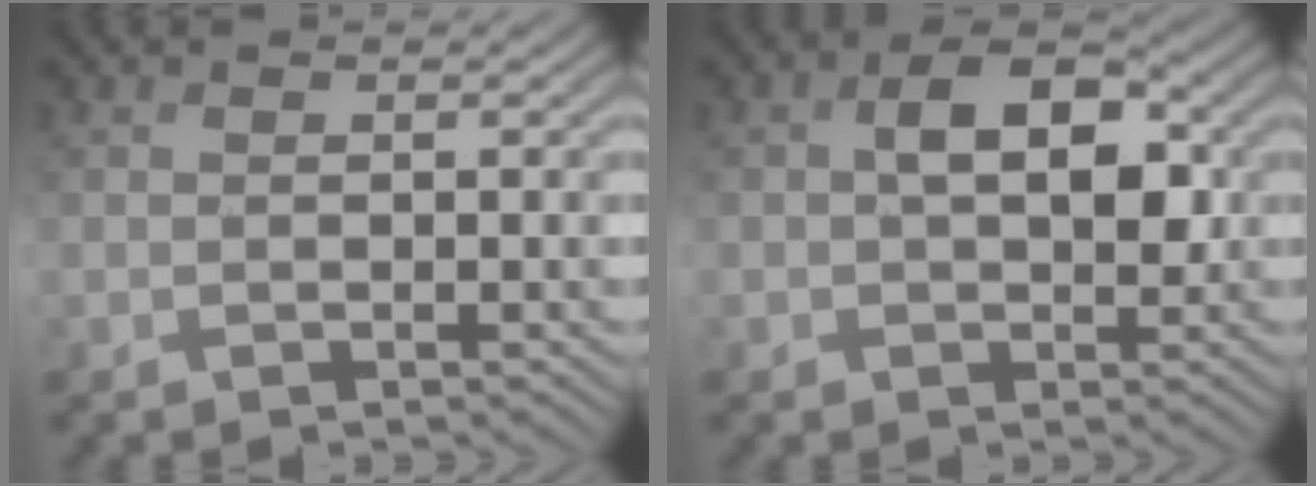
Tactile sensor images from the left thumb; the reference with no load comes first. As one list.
[{"total": 6.5, "force": [0.7, 4.2, 4.9], "torque": [-0.079, 0.008, 0.006]}]